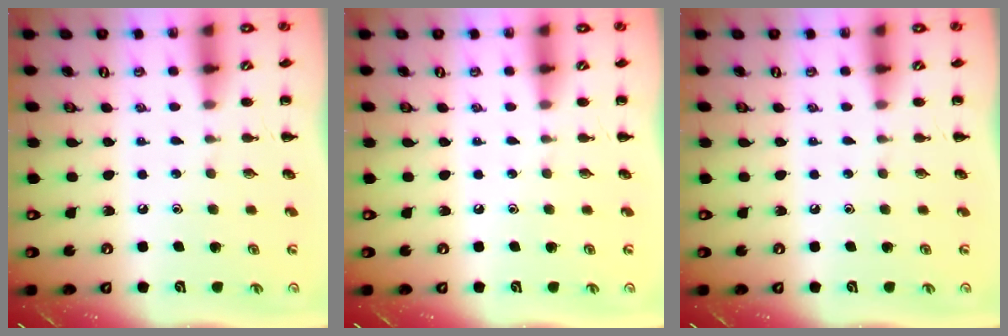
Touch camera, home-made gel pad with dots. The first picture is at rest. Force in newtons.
{"total": 0.0}
{"total": 0.0}